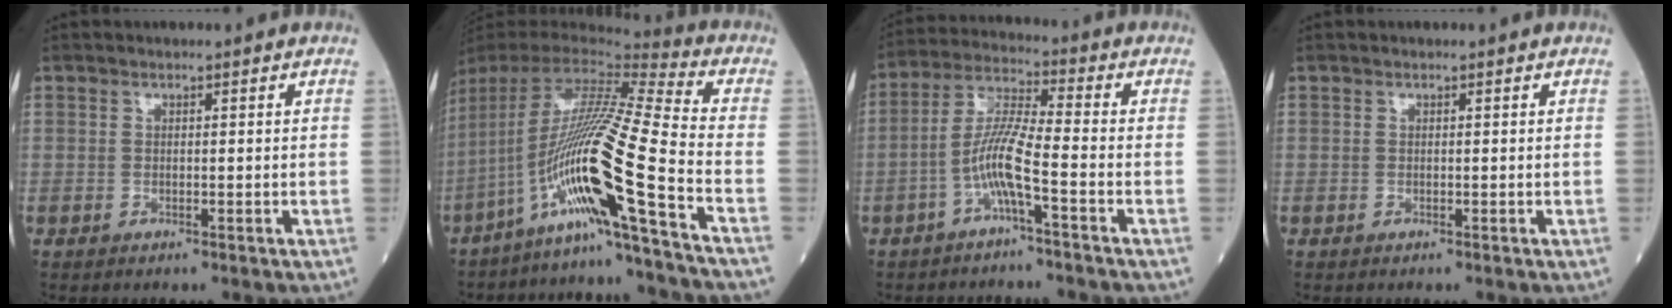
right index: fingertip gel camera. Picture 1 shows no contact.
{"total": 19.8, "force": [-9.0, -2.4, 17.4], "torque": [-0.349, -0.014, -0.176]}
{"total": 7.4, "force": [-2.9, 0.1, 6.8], "torque": [-0.139, 0.014, -0.061]}
{"total": 0.0}